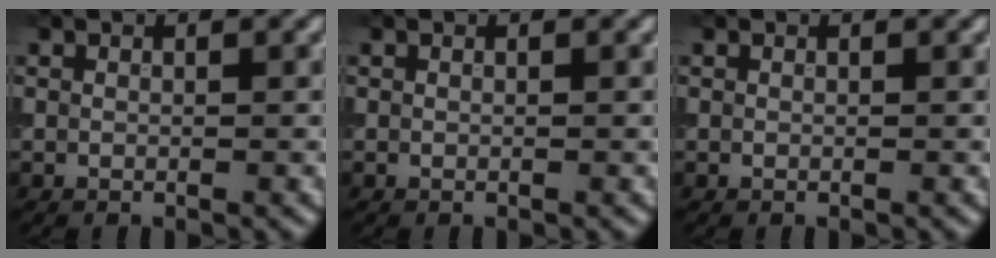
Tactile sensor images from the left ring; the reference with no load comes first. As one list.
[{"total": 0.0}, {"total": 0.0}]